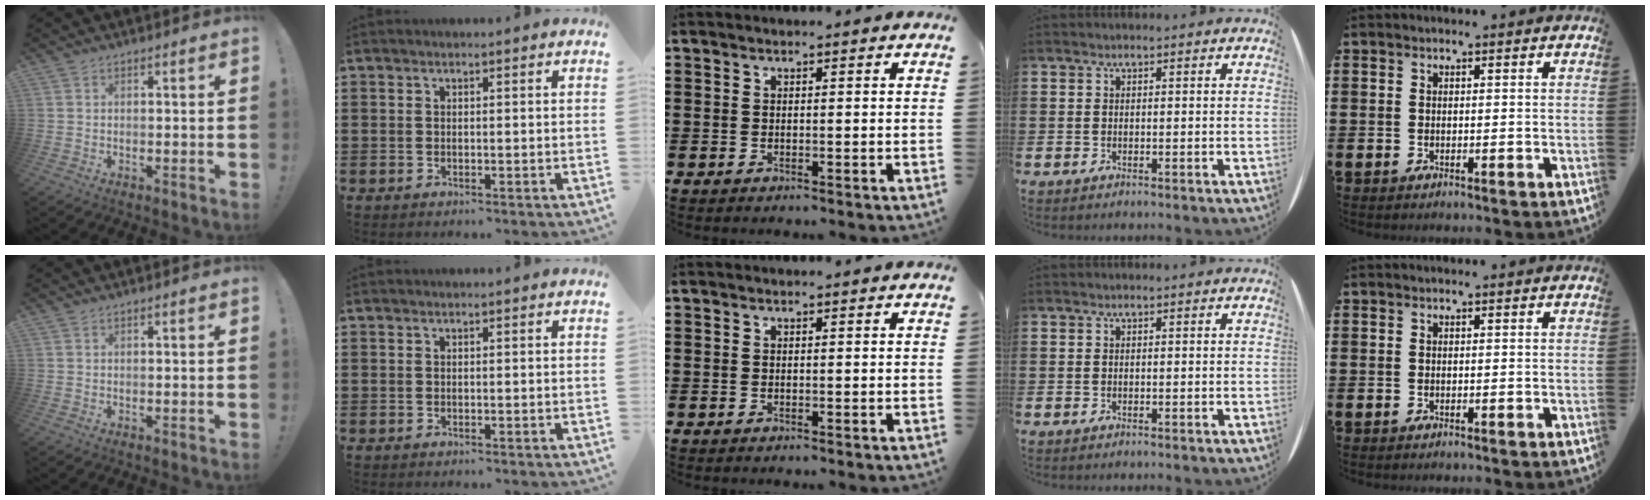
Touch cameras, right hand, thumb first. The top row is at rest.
{}